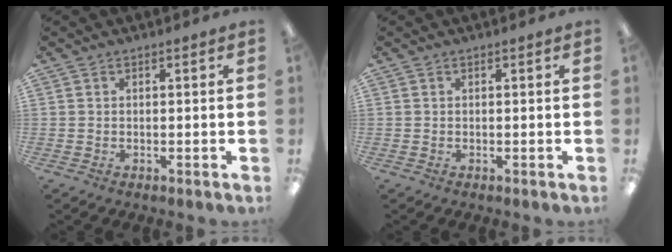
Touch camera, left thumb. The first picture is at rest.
{"total": 0.0}